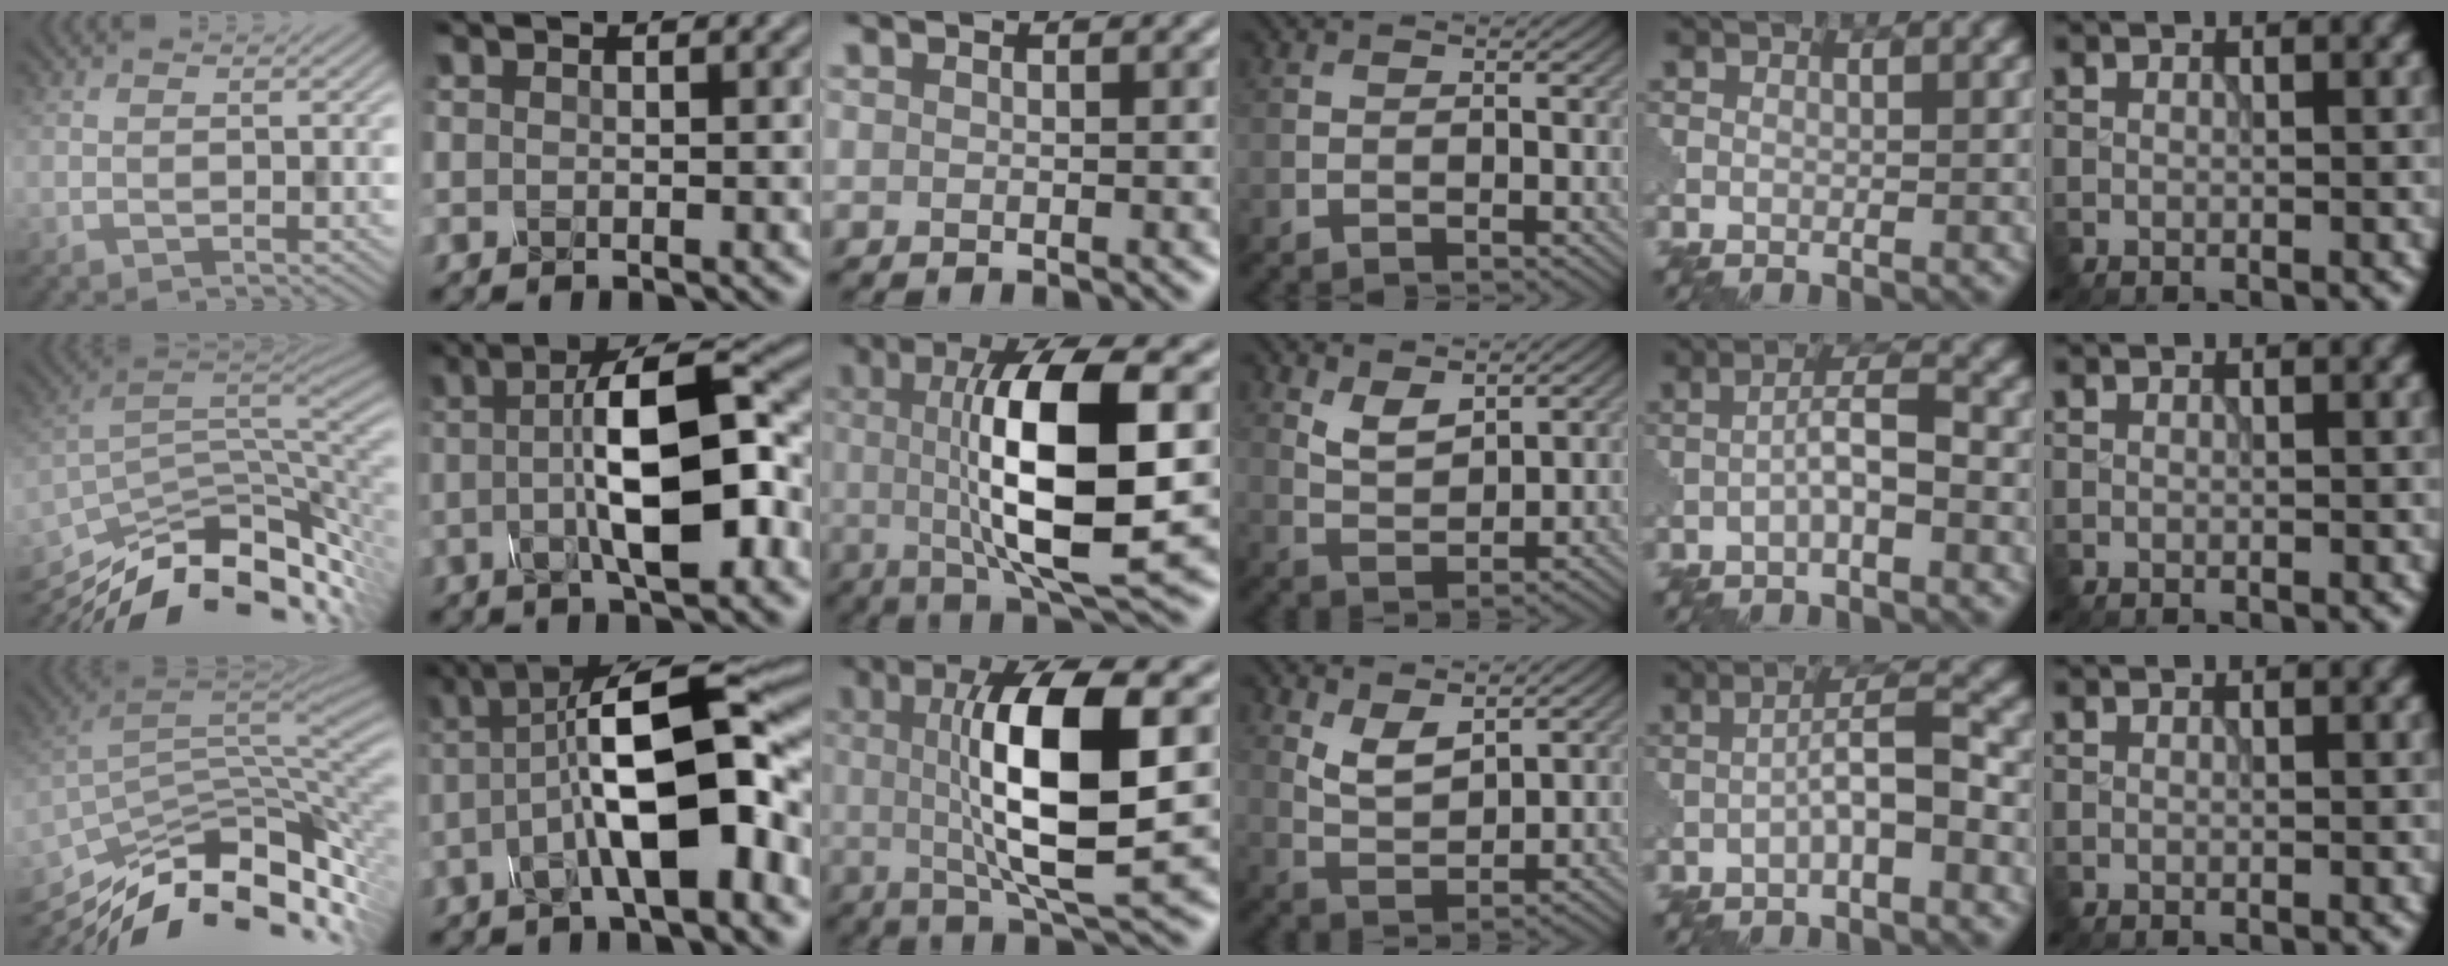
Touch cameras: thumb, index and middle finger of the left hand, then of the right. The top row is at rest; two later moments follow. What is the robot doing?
{"motion": "assemble", "object": "glue stick"}